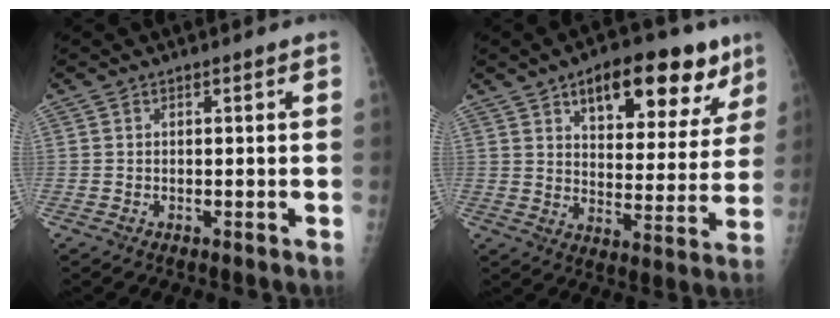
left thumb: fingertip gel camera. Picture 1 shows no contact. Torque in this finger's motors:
{"motor_torque": [0.26, 0.61, 0.09, -0.25, 0.11]}